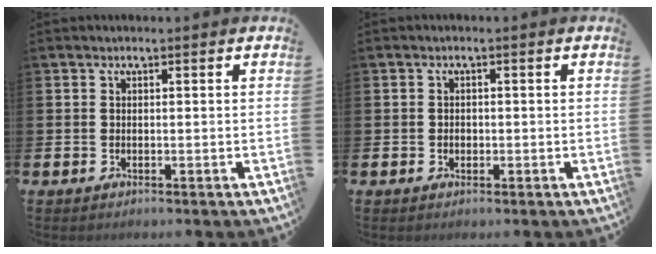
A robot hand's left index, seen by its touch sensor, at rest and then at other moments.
{"total": 0.9, "force": [-0.2, 0.8, 0.4], "torque": [-0.007, 0.004, -0.005]}